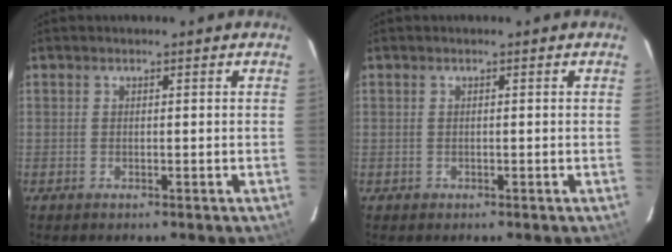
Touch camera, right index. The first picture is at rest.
{"total": 0.6, "force": [-0.3, 0.6, 0.0], "torque": [0.002, 0.001, -0.001]}